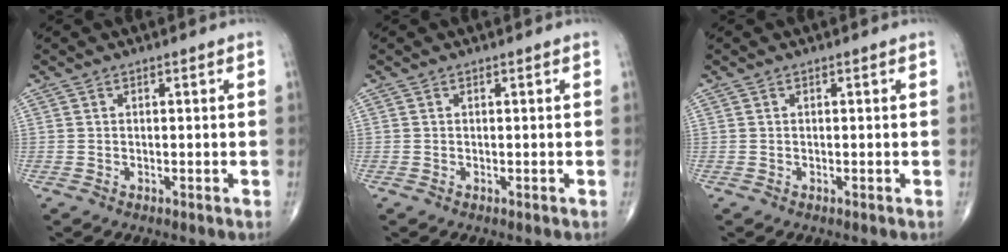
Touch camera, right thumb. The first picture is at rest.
{"total": 0.0}
{"total": 0.0}